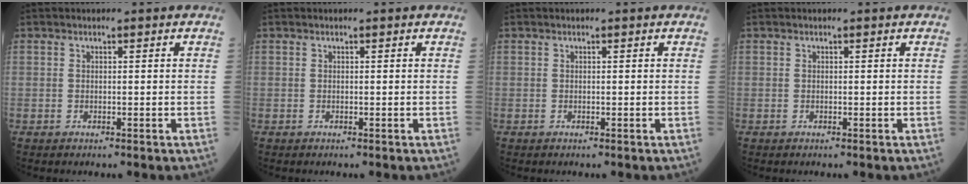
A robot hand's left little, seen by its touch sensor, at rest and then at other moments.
{"total": 0.0}
{"total": 0.0}
{"total": 0.0}